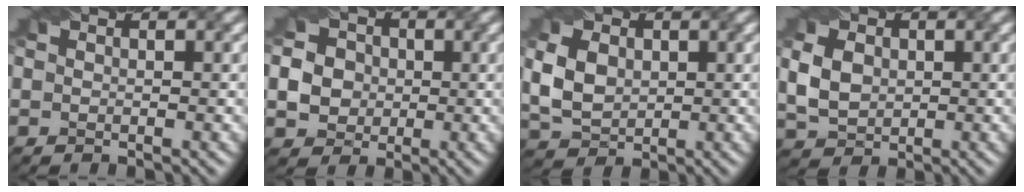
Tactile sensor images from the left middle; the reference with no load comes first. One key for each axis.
{"total": 5.6, "fx": 0.2, "fy": 5.2, "fz": 2.1, "tx": -0.045, "ty": 0.028, "tz": 0.002}
{"total": 4.4, "fx": 0.6, "fy": 3.4, "fz": 2.7, "tx": -0.071, "ty": 0.002, "tz": 0.016}
{"total": 3.6, "fx": 0.4, "fy": 2.9, "fz": 2.1, "tx": -0.059, "ty": 0.003, "tz": 0.012}